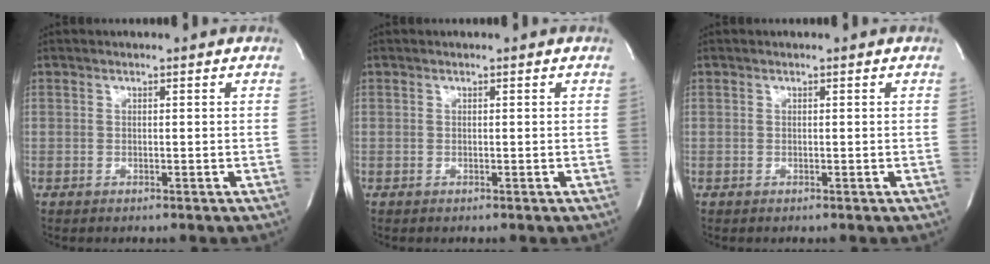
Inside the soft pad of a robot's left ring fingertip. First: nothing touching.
{"total": 0.0}
{"total": 0.0}